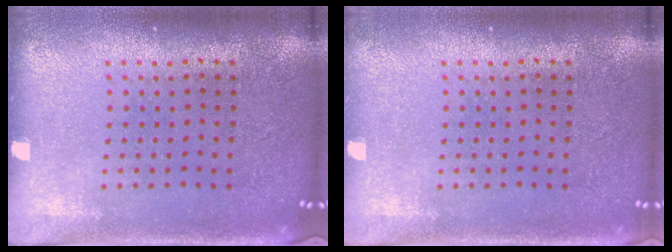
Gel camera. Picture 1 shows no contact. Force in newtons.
{"total": 0.5, "press": 0.5, "slide": 0.2}